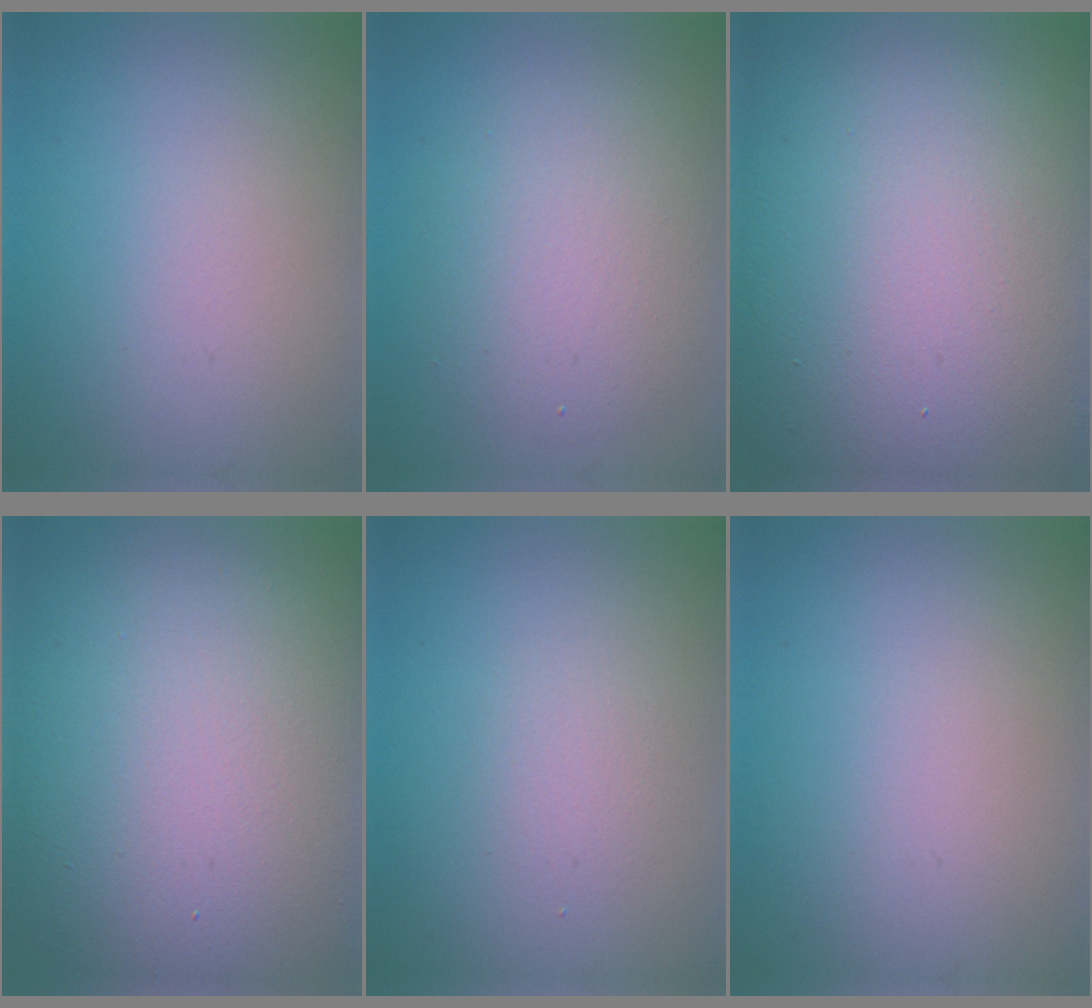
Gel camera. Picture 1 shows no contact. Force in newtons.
{"total": 4.5, "press": 4.4, "slide": 0.4}
{"total": 25.5, "press": 25.5, "slide": 1.0}
{"total": 17.7, "press": 17.7, "slide": 1.2}
{"total": 1.4, "press": 1.4, "slide": 0.0}
{"total": 0.0}